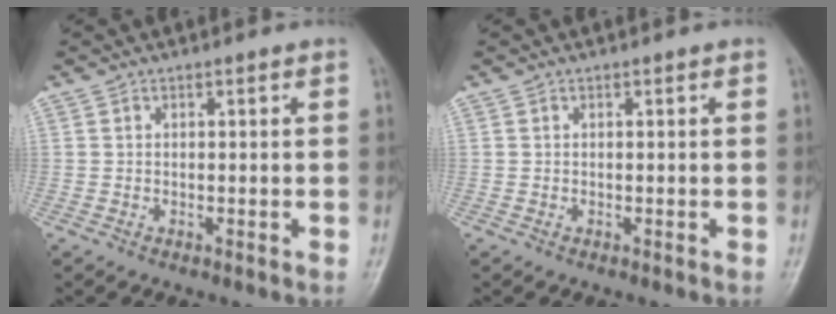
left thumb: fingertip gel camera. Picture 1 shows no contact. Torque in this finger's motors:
{"motor_torque": [-0.02, 0.02, -0.06, -0.02, 0.00]}